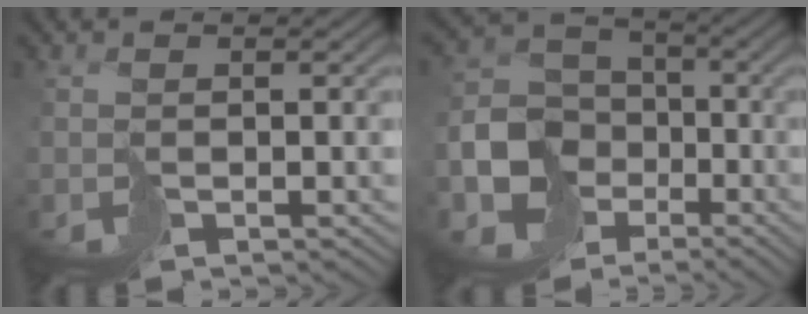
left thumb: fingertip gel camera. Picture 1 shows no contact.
{"total": 8.8, "force": [-3.9, 7.2, 3.2], "torque": [-0.073, -0.017, -0.083]}